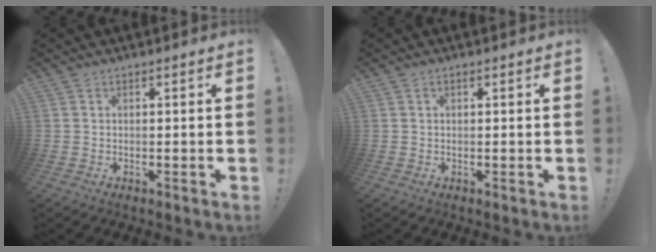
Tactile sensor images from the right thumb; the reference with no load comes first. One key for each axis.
{"total": 0.6, "fx": 0.3, "fy": 0.4, "fz": 0.4, "tx": -0.005, "ty": 0.000, "tz": 0.004}